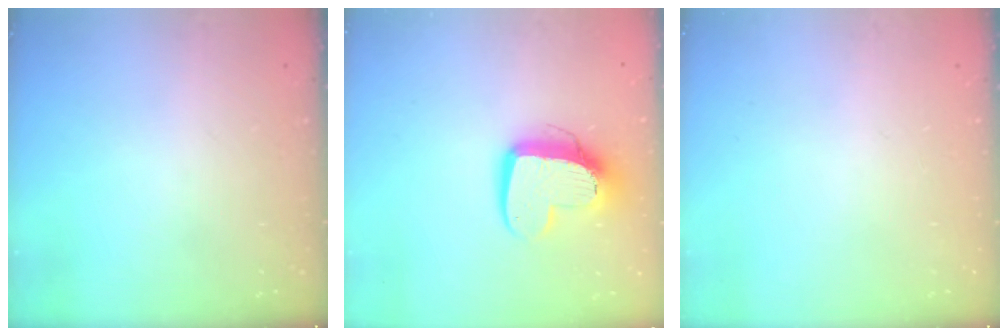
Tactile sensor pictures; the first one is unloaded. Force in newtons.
{"total": 13.3, "press": 13.2, "slide": 1.2}
{"total": 0.0}